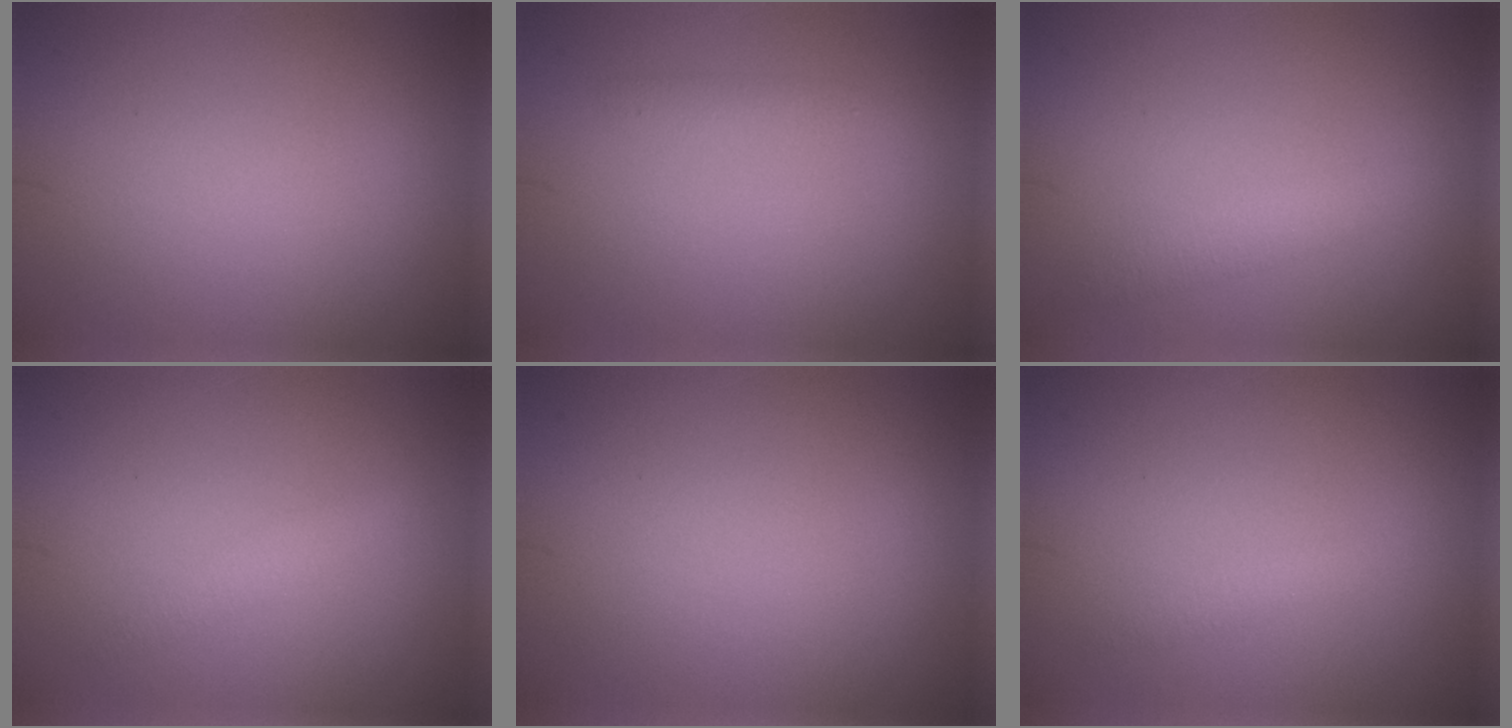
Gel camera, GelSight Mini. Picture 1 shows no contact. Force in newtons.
{"total": 0.8, "press": 0.8, "slide": 0.1}
{"total": 2.0, "press": 2.0, "slide": 0.1}
{"total": 1.1, "press": 1.1, "slide": 0.0}
{"total": 0.0}
{"total": 0.9, "press": 0.9, "slide": 0.1}